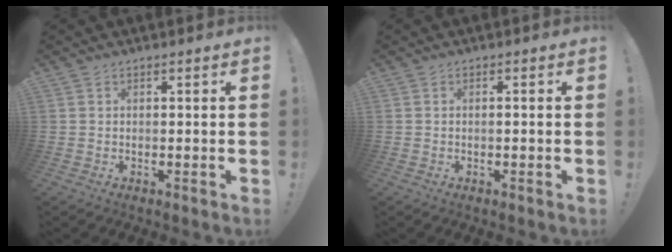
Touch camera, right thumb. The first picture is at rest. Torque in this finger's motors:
{"motor_torque": [0.08, -0.10, 0.12, -0.28, -0.02]}